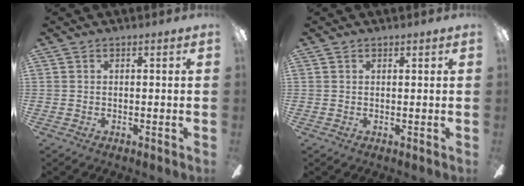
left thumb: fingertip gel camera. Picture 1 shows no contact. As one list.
[{"total": 0.6, "force": [0.5, 0.2, 0.1], "torque": [0.005, -0.003, 0.008]}]